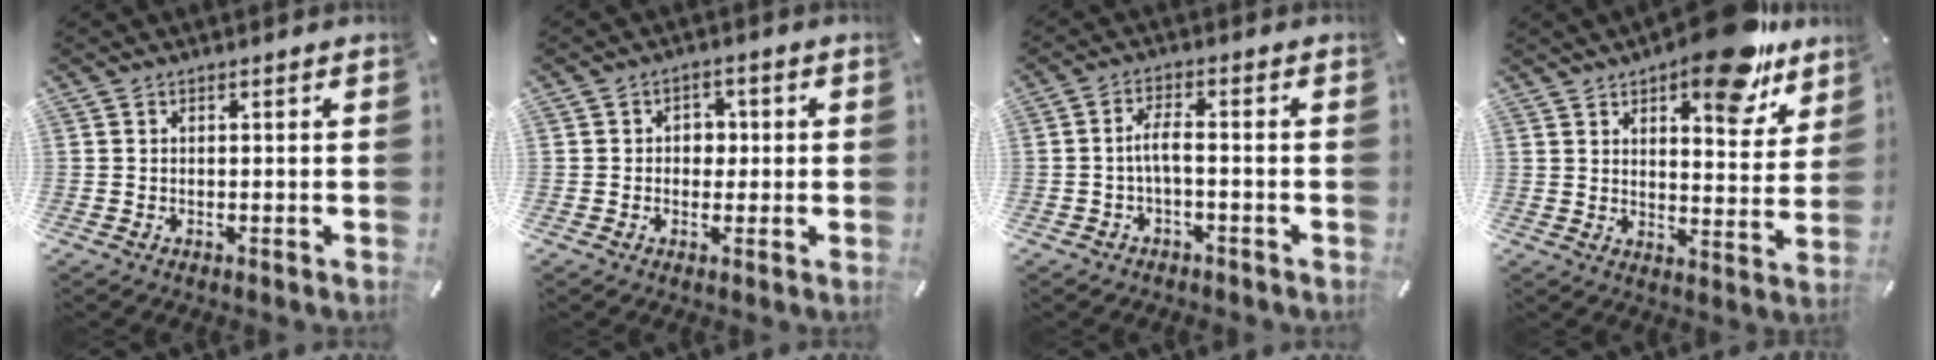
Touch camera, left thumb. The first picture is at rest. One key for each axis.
{"total": 4.2, "fx": -0.3, "fy": 3.6, "fz": 2.2, "tx": -0.030, "ty": 0.005, "tz": -0.013}
{"total": 4.5, "fx": -1.2, "fy": 1.8, "fz": 4.0, "tx": -0.085, "ty": 0.008, "tz": -0.027}
{"total": 16.4, "fx": 11.4, "fy": 6.4, "fz": 9.9, "tx": -0.110, "ty": -0.082, "tz": 0.184}